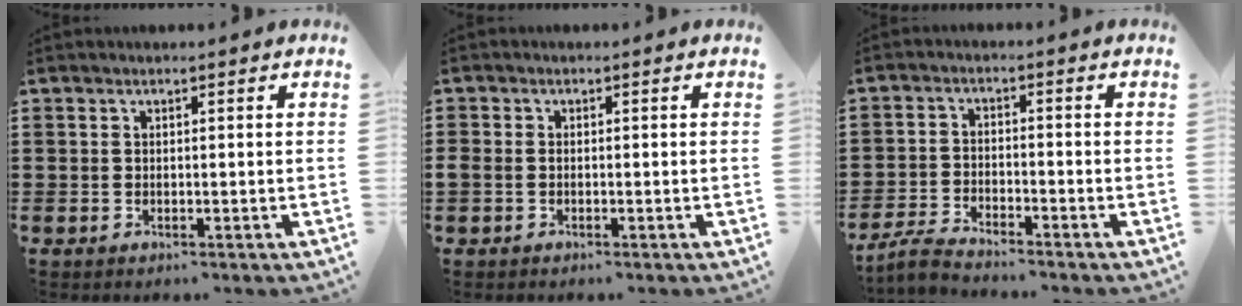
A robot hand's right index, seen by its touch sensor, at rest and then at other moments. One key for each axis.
{"total": 1.0, "fx": -0.6, "fy": 0.7, "fz": 0.4, "tx": -0.011, "ty": 0.002, "tz": -0.012}
{"total": 3.6, "fx": -3.5, "fy": 0.2, "fz": 0.7, "tx": -0.030, "ty": 0.001, "tz": -0.077}